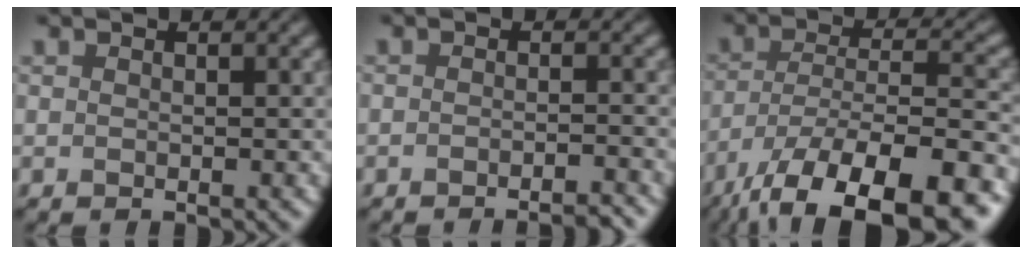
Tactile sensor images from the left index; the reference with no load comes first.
{"total": 2.2, "force": [-1.9, 0.2, 1.1], "torque": [-0.005, 0.001, -0.035]}
{"total": 15.8, "force": [-10.8, 5.0, 10.4], "torque": [-0.181, -0.027, -0.162]}